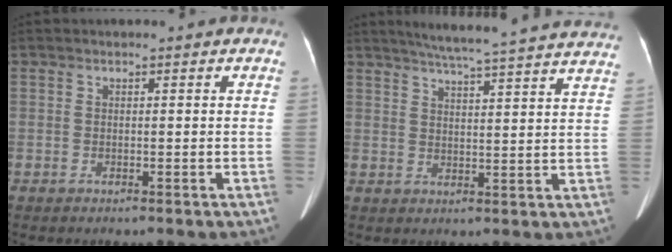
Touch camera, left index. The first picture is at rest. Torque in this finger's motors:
{"motor_torque": [-0.70, -1.42, -0.01, 0.04]}